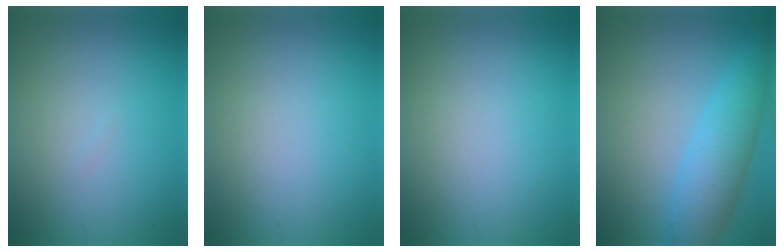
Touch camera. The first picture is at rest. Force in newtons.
{"total": 0.0}
{"total": 0.0}
{"total": 5.4, "press": 5.4, "slide": 0.3}